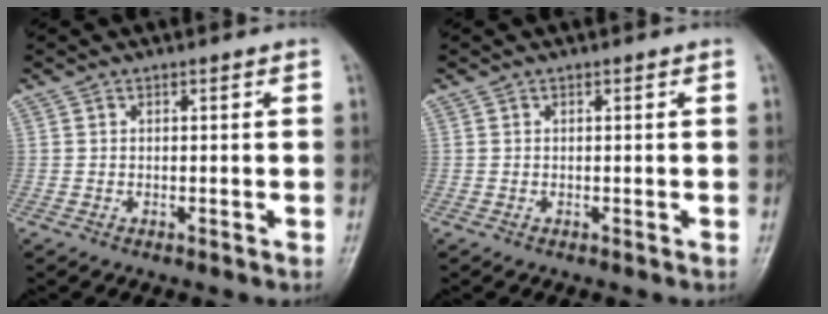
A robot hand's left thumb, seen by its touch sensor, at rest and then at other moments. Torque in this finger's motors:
{"motor_torque": [0.01, 0.00, -0.01, -0.02, 0.00]}